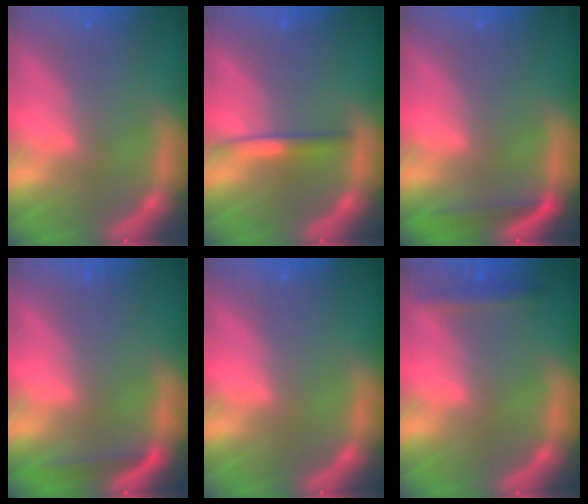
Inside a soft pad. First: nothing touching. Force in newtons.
{"total": 2.0}
{"total": 2.5}
{"total": 1.9}
{"total": 0.0}
{"total": 1.9}